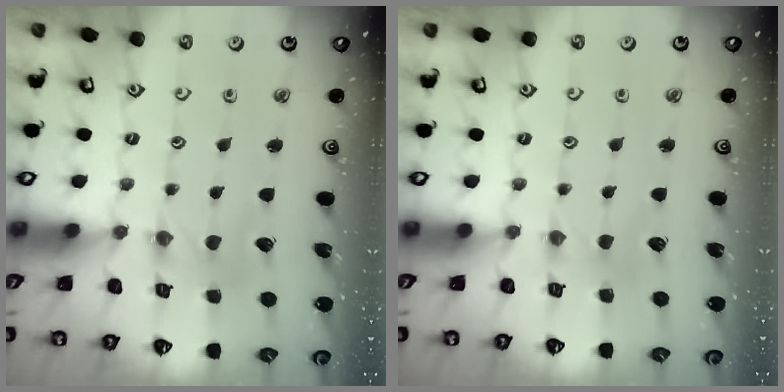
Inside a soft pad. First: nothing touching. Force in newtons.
{"total": 0.0}